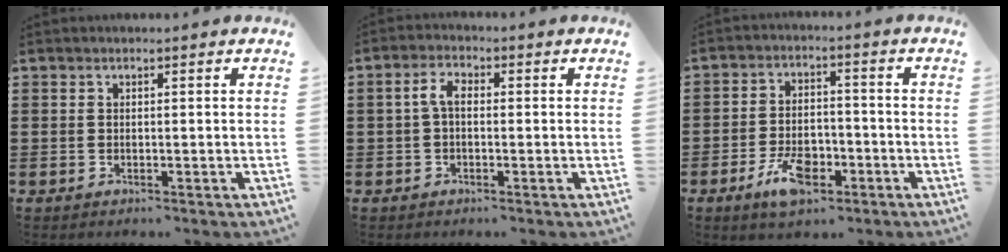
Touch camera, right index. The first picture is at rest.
{"total": 3.2, "force": [0.0, 1.6, 2.8], "torque": [-0.070, 0.001, -0.007]}
{"total": 7.3, "force": [-3.4, 3.7, 5.3], "torque": [-0.101, 0.004, -0.065]}